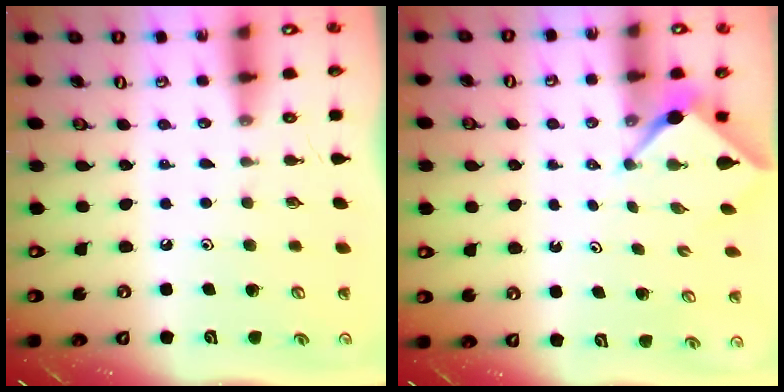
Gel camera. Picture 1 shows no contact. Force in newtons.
{"total": 2.5, "press": 2.5, "slide": 0.2}